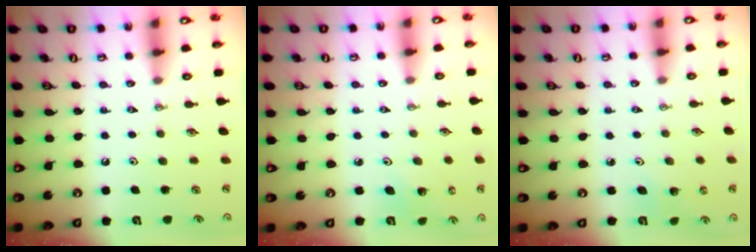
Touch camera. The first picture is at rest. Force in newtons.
{"total": 3.2, "press": 3.1, "slide": 0.8}
{"total": 2.8, "press": 2.8, "slide": 0.3}